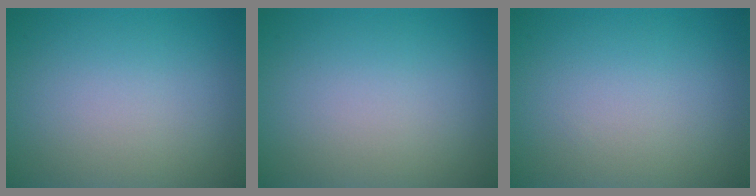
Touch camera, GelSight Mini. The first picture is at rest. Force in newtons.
{"total": 0.0}
{"total": 0.0}